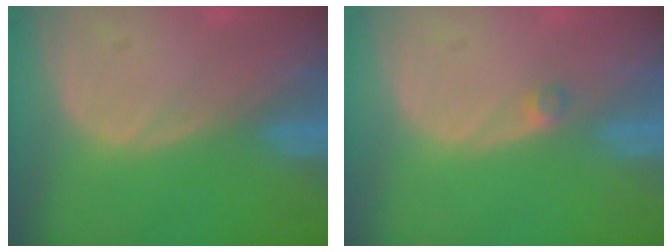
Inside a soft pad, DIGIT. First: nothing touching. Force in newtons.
{"total": 1.1, "press": 1.0, "slide": 0.6}